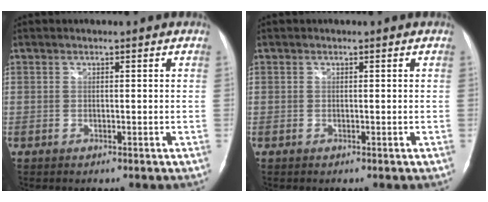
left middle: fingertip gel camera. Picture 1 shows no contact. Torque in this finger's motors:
{"motor_torque": [0.00, 0.00, 0.00, 0.00]}